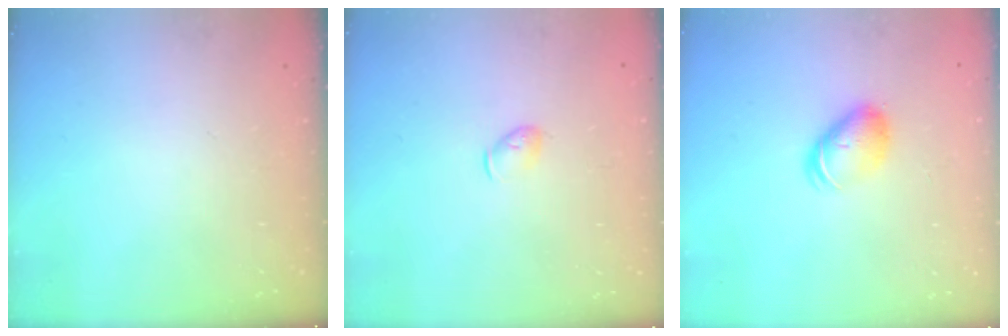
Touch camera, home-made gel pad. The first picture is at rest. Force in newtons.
{"total": 4.3, "press": 4.2, "slide": 0.9}
{"total": 7.8, "press": 7.8, "slide": 0.5}